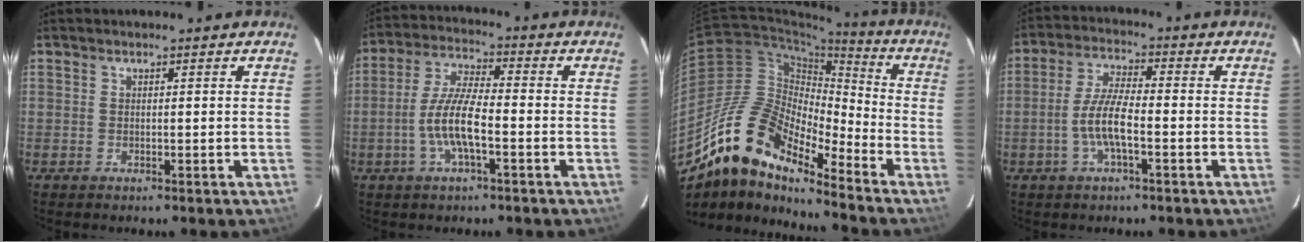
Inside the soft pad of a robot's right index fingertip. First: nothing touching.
{"total": 9.1, "force": [-3.0, 2.0, 8.4], "torque": [-0.174, 0.002, -0.059]}
{"total": 16.9, "force": [-13.3, 4.7, 9.3], "torque": [-0.151, -0.007, -0.262]}
{"total": 7.1, "force": [-2.4, 1.5, 6.5], "torque": [-0.135, 0.003, -0.047]}